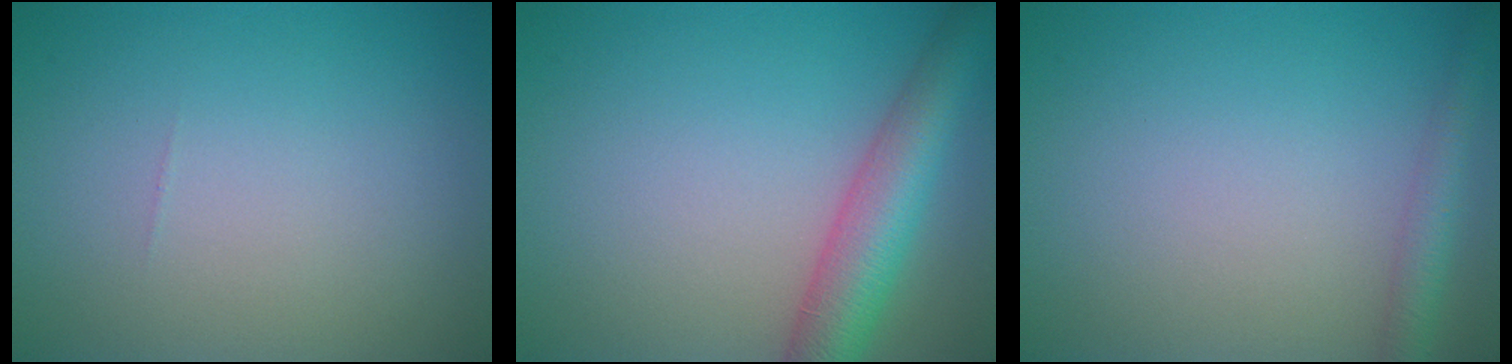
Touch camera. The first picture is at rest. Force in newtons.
{"total": 5.9, "press": 5.9, "slide": 0.2}
{"total": 2.2, "press": 2.2, "slide": 0.1}